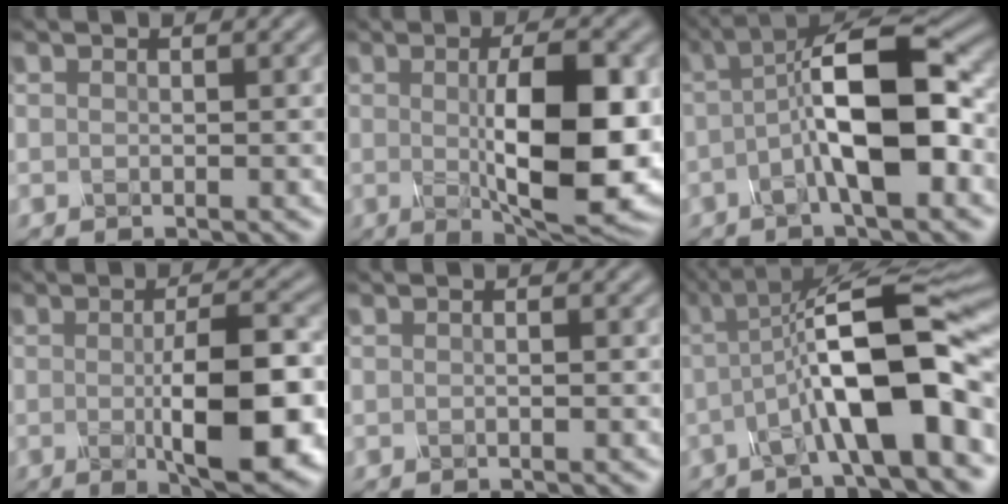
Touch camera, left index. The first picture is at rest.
{"total": 11.3, "force": [-0.2, 3.5, 10.7], "torque": [-0.156, -0.009, 0.001]}
{"total": 9.6, "force": [-1.2, 2.8, 9.1], "torque": [-0.153, 0.022, -0.028]}
{"total": 9.2, "force": [-1.1, 2.6, 8.8], "torque": [-0.131, -0.011, -0.014]}
{"total": 0.8, "force": [0.1, 0.3, 0.7], "torque": [0.000, -0.006, -0.004]}
{"total": 11.1, "force": [-2.4, 2.5, 10.5], "torque": [-0.165, 0.024, -0.047]}